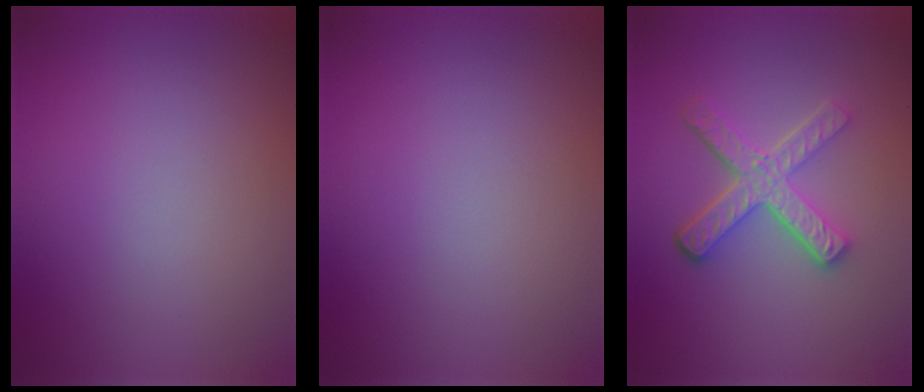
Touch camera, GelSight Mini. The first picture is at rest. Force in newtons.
{"total": 0.0}
{"total": 4.6, "press": 3.5, "slide": 3.0}